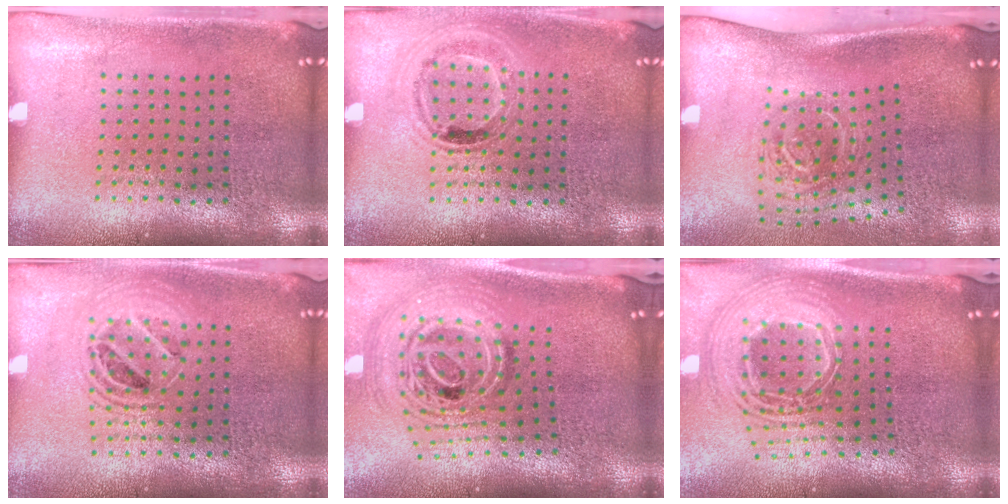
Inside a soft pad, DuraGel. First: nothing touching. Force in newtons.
{"total": 1.0, "press": 0.9, "slide": 0.4}
{"total": 2.0, "press": 1.3, "slide": 1.5}
{"total": 1.4, "press": 1.3, "slide": 0.6}
{"total": 2.4, "press": 1.7, "slide": 1.6}
{"total": 2.7, "press": 1.9, "slide": 2.0}